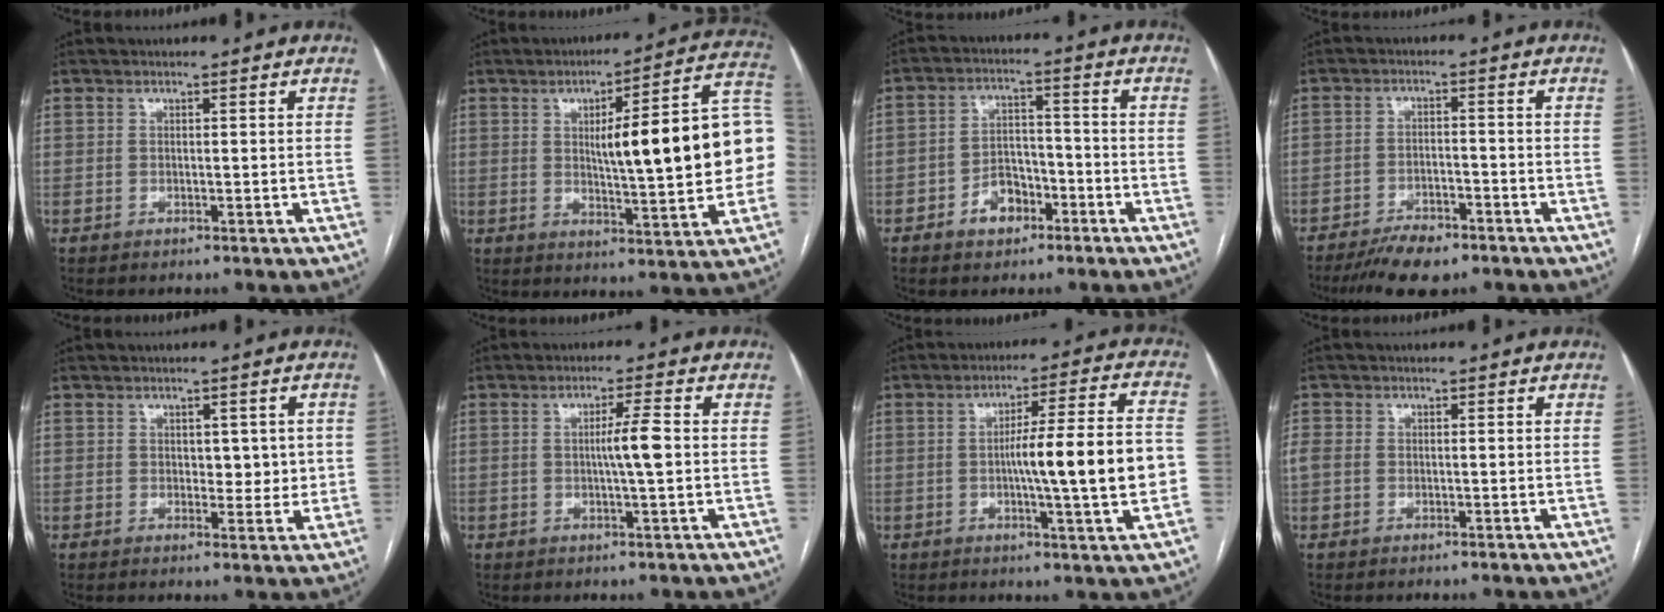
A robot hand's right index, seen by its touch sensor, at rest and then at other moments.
{"total": 20.2, "force": [1.3, 3.0, 20.0], "torque": [-0.225, 0.039, 0.022]}
{"total": 6.1, "force": [-3.2, 4.0, 3.3], "torque": [-0.060, 0.019, -0.052]}
{"total": 7.5, "force": [-5.9, 2.4, 4.0], "torque": [-0.064, -0.010, -0.101]}
{"total": 4.0, "force": [0.5, 2.2, 3.2], "torque": [-0.036, 0.003, 0.010]}
{"total": 4.4, "force": [0.0, -0.2, 4.4], "torque": [-0.077, 0.000, -0.001]}
{"total": 14.0, "force": [-1.7, 0.1, 13.9], "torque": [-0.213, 0.012, -0.029]}
{"total": 2.1, "force": [-0.2, 1.7, 1.2], "torque": [-0.043, 0.015, -0.001]}